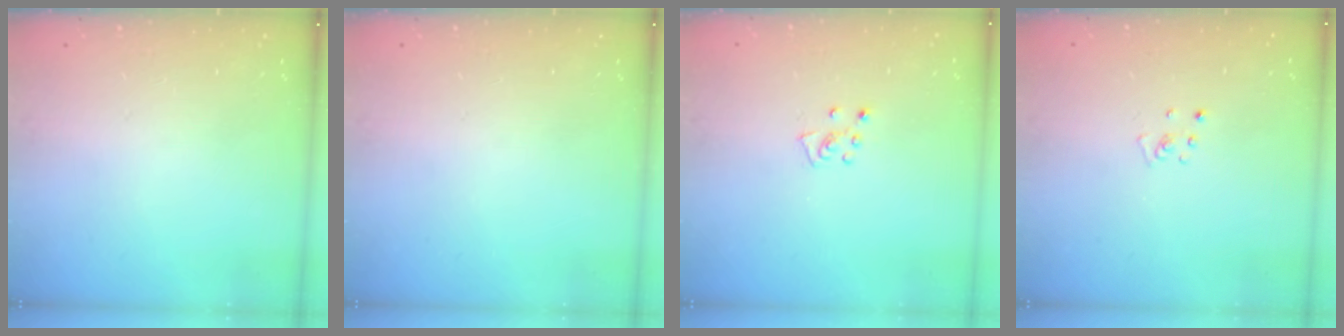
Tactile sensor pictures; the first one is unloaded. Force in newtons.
{"total": 0.0}
{"total": 5.0, "press": 4.9, "slide": 0.4}
{"total": 2.2, "press": 2.2, "slide": 0.2}